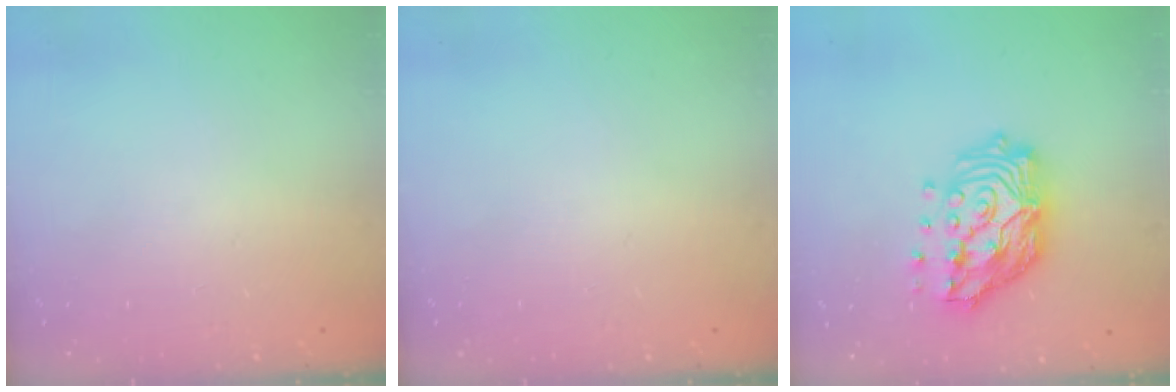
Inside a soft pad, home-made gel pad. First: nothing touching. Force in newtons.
{"total": 0.0}
{"total": 17.9, "press": 17.8, "slide": 1.7}